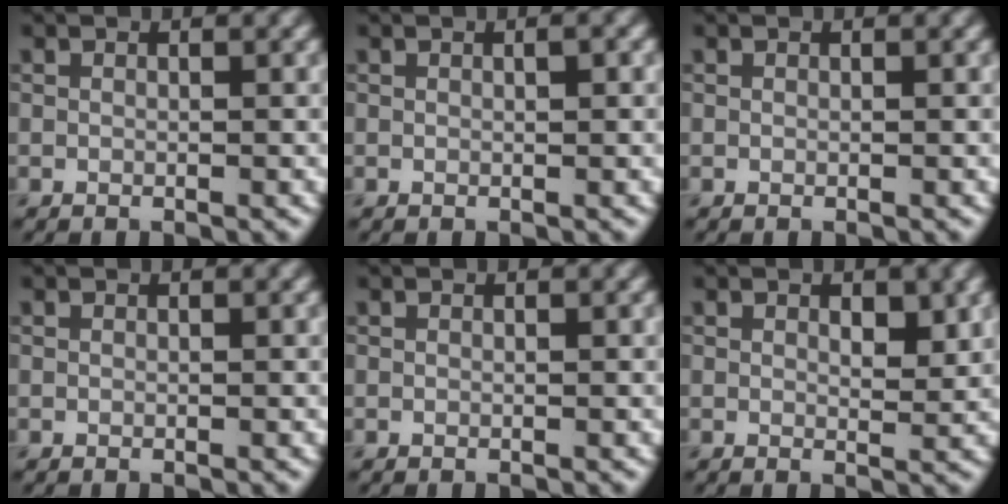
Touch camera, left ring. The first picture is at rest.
{"total": 0.6, "force": [0.2, 0.1, 0.6], "torque": [-0.009, 0.002, 0.003]}
{"total": 0.0}
{"total": 0.0}
{"total": 0.0}
{"total": 1.9, "force": [0.9, 0.8, 1.5], "torque": [-0.018, -0.005, 0.018]}